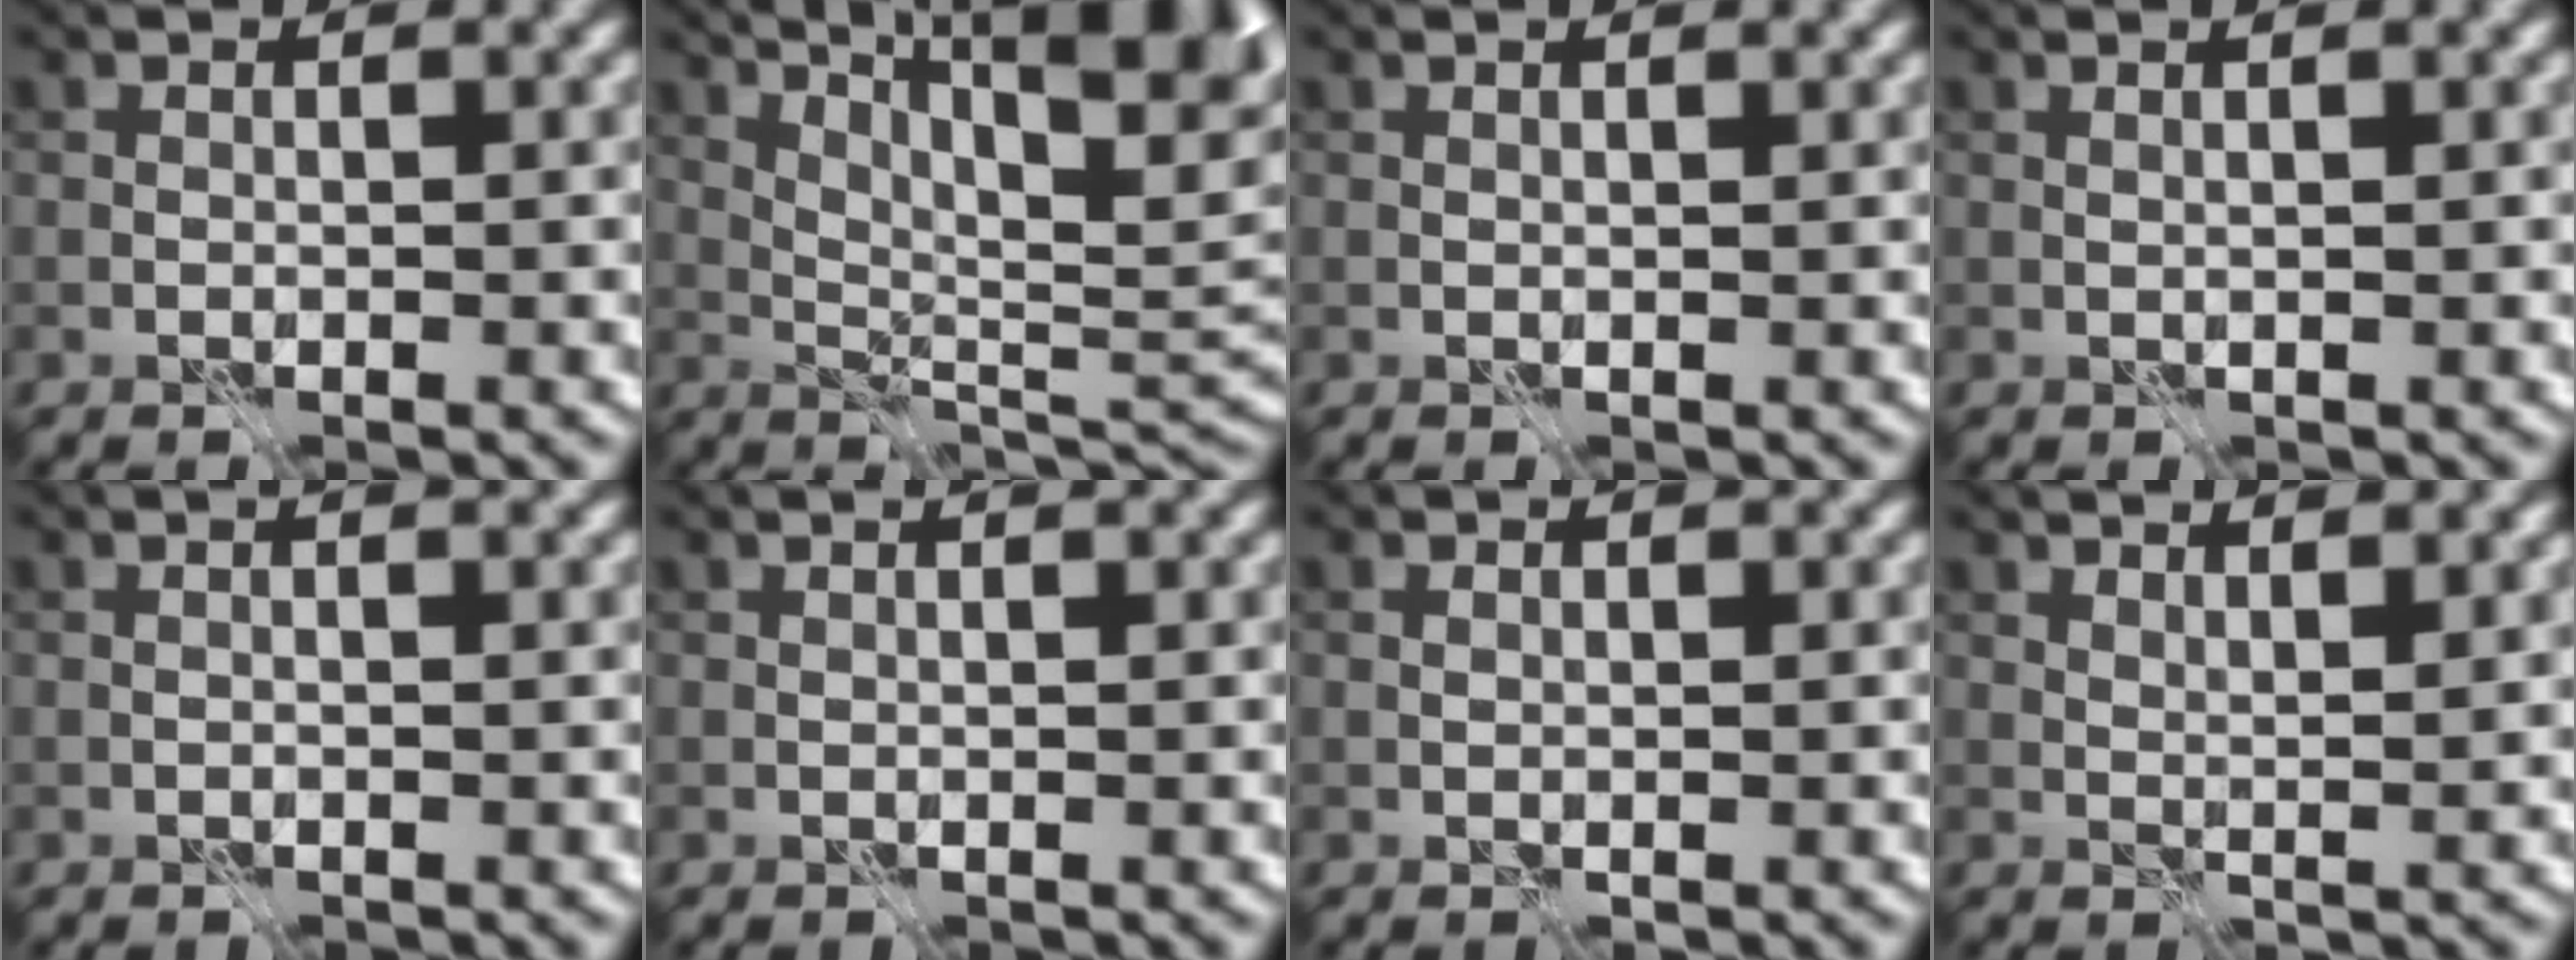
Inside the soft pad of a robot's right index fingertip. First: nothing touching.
{"total": 15.2, "force": [7.9, 5.4, 11.8], "torque": [-0.161, 0.028, 0.107]}
{"total": 1.3, "force": [0.9, 0.3, 0.9], "torque": [-0.013, -0.001, 0.007]}
{"total": 2.5, "force": [1.3, 1.0, 1.9], "torque": [-0.011, 0.007, -0.006]}
{"total": 1.4, "force": [0.6, 0.4, 1.2], "torque": [-0.013, -0.006, 0.000]}
{"total": 1.1, "force": [0.8, 0.2, 0.8], "torque": [-0.012, -0.001, 0.006]}
{"total": 0.6, "force": [0.2, 0.4, 0.4], "torque": [-0.009, 0.002, 0.003]}
{"total": 3.5, "force": [2.6, 0.9, 2.1], "torque": [-0.024, 0.005, 0.032]}